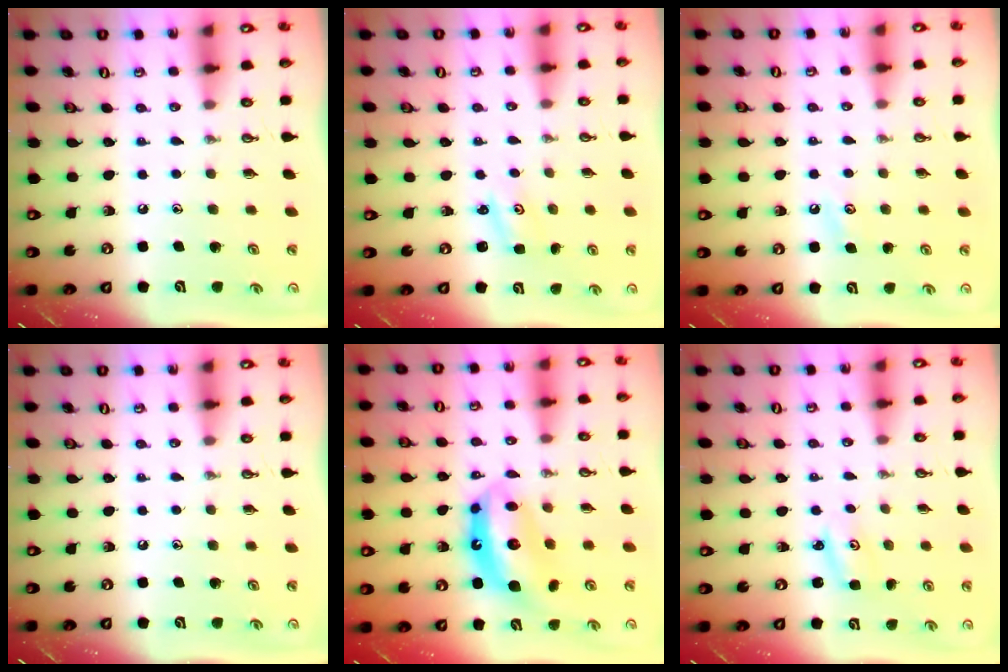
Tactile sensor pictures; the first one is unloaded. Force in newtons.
{"total": 2.0, "press": 2.0, "slide": 0.2}
{"total": 2.8, "press": 2.7, "slide": 0.5}
{"total": 0.0}
{"total": 12.6, "press": 12.6, "slide": 0.9}
{"total": 4.0, "press": 3.9, "slide": 0.2}